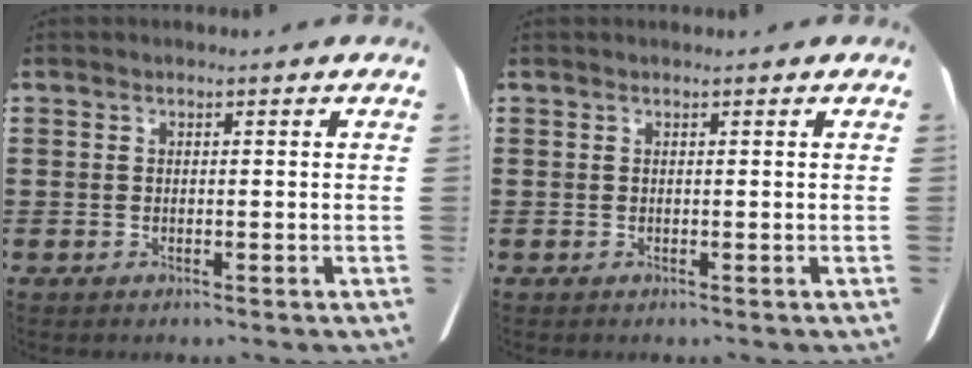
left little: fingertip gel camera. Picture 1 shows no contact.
{"total": 0.0}